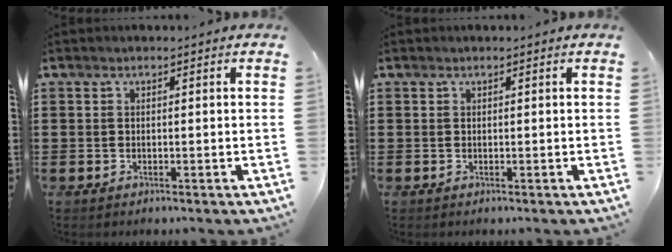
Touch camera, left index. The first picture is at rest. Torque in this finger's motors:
{"motor_torque": [-0.02, -0.02, 0.00, -0.01]}